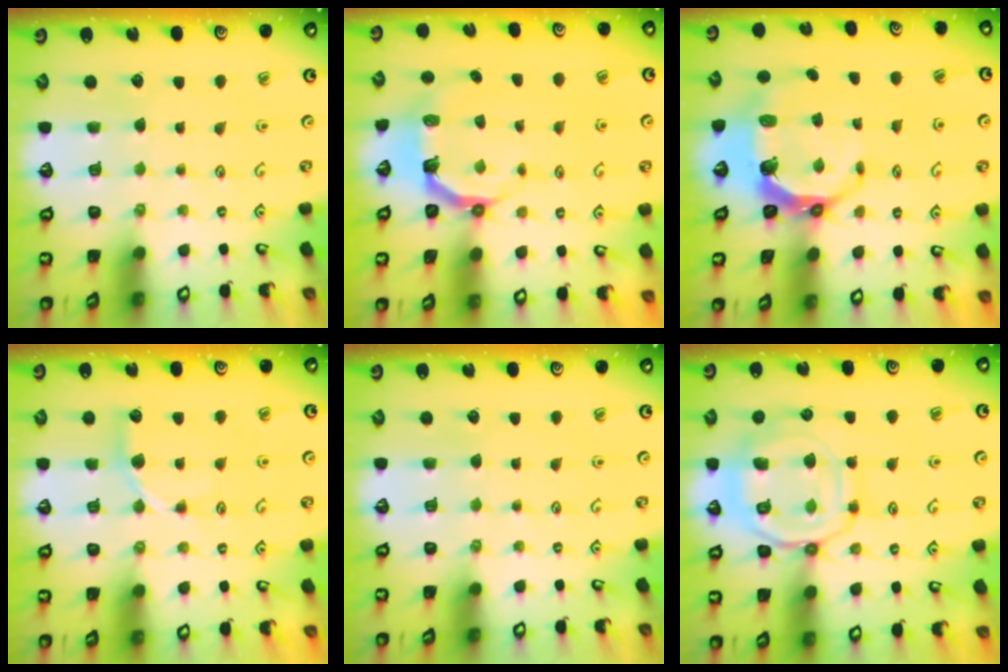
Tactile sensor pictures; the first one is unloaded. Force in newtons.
{"total": 4.8, "press": 3.2, "slide": 3.6}
{"total": 7.6, "press": 6.1, "slide": 4.5}
{"total": 5.6, "press": 5.5, "slide": 0.8}
{"total": 0.0}
{"total": 14.8, "press": 14.8, "slide": 1.4}